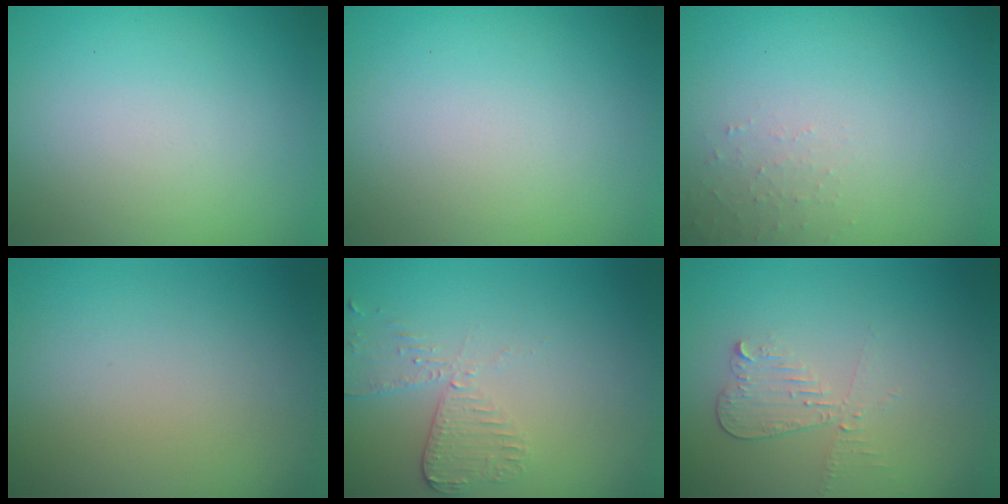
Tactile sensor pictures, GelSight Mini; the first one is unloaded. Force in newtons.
{"total": 0.0}
{"total": 1.1, "press": 1.0, "slide": 0.2}
{"total": 0.0}
{"total": 2.6, "press": 2.3, "slide": 1.2}
{"total": 2.1, "press": 2.1, "slide": 0.4}